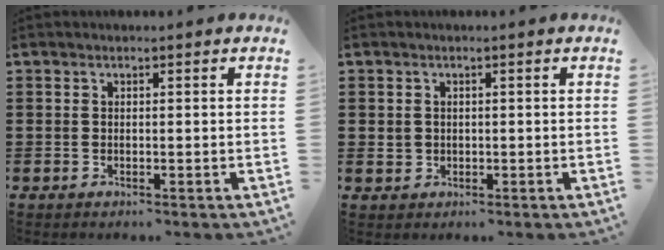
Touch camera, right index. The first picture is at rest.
{"total": 1.4, "force": [0.1, 1.4, 0.4], "torque": [-0.013, 0.005, 0.002]}